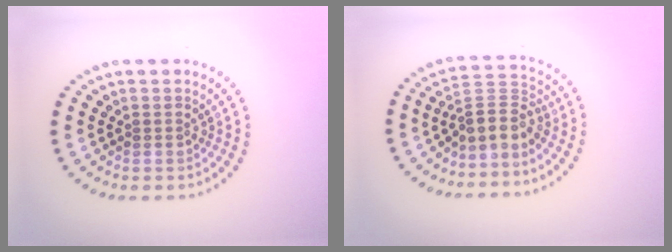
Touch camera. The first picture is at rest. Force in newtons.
{"total": 3.2, "press": 2.4, "slide": 2.2}